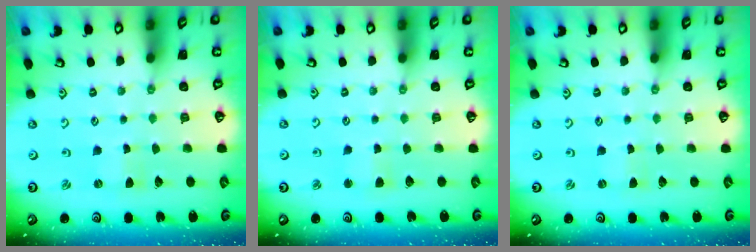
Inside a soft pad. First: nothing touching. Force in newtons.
{"total": 2.8, "press": 2.8, "slide": 0.2}
{"total": 0.0}